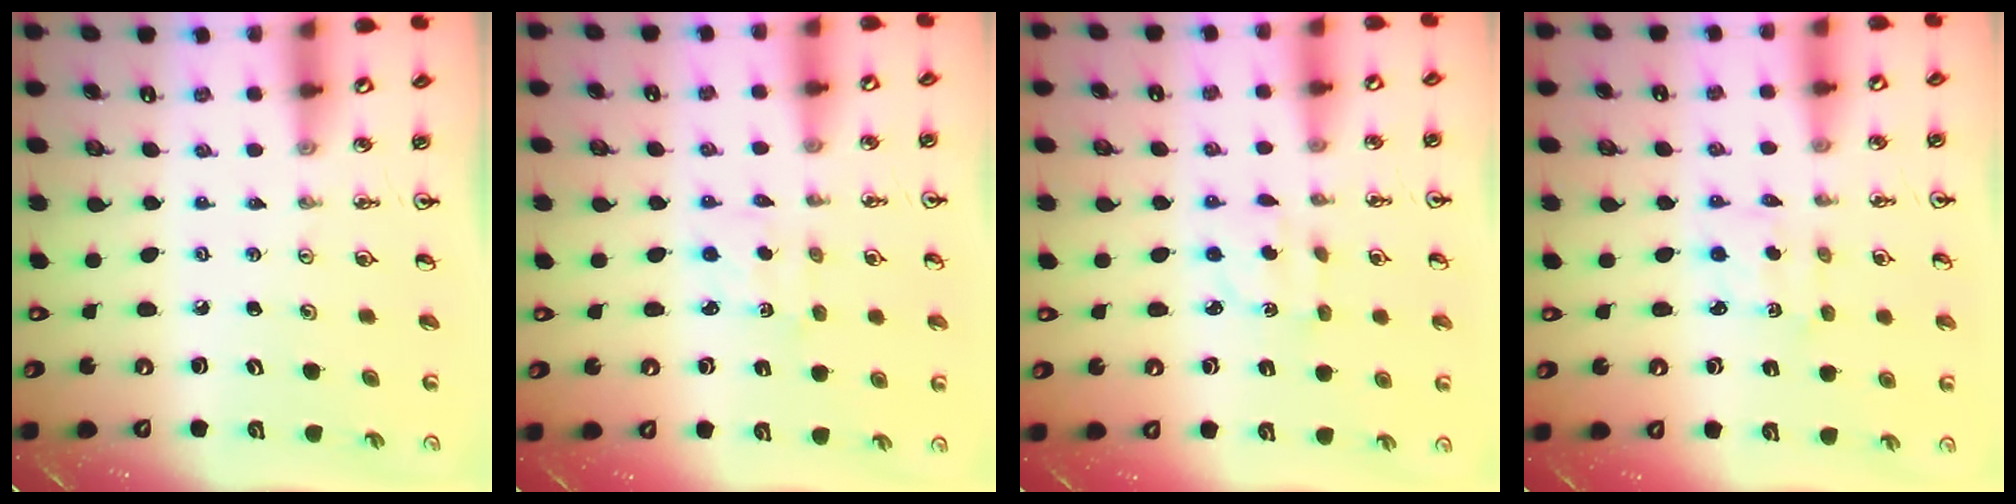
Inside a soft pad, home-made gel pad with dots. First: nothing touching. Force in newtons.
{"total": 1.8, "press": 1.6, "slide": 0.7}
{"total": 2.7, "press": 2.7, "slide": 0.5}
{"total": 2.0, "press": 1.8, "slide": 0.7}